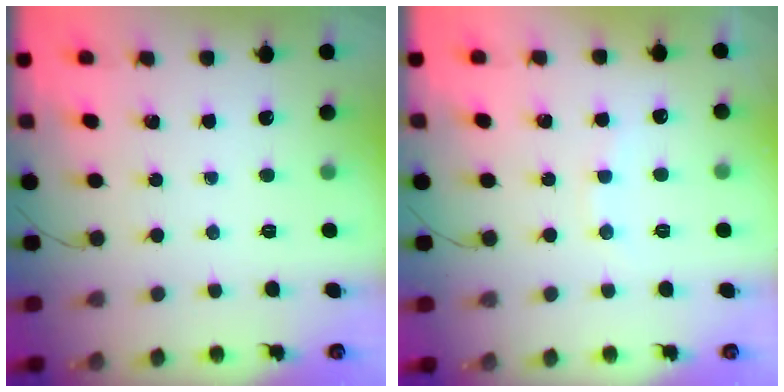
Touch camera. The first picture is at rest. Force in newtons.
{"total": 6.5, "press": 6.4, "slide": 1.4}